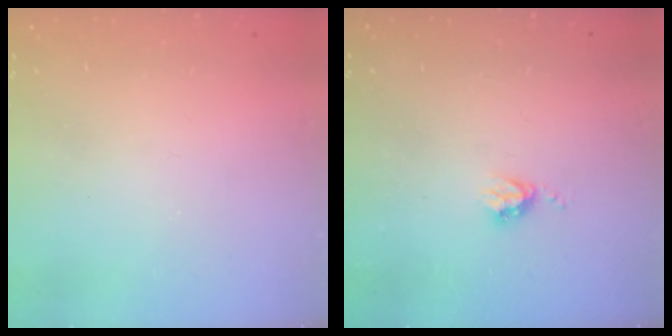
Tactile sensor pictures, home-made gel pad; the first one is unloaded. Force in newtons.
{"total": 3.5, "press": 3.4, "slide": 0.5}